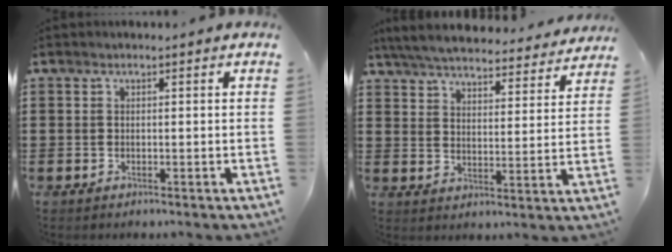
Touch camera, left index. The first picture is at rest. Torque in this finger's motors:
{"motor_torque": [1.09, -1.04, 1.05, 0.18]}